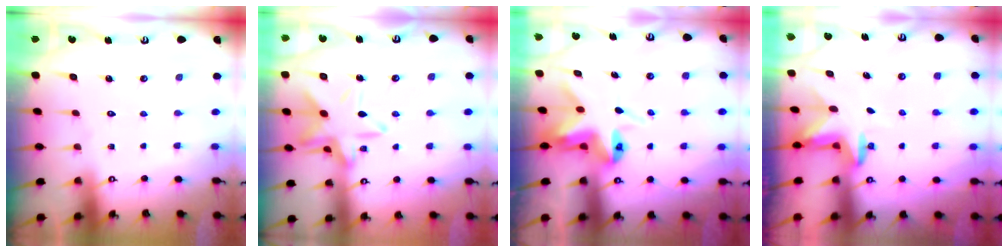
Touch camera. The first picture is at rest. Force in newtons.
{"total": 14.0, "press": 14.0, "slide": 0.8}
{"total": 6.4, "press": 6.4, "slide": 0.4}
{"total": 2.9, "press": 2.8, "slide": 0.7}